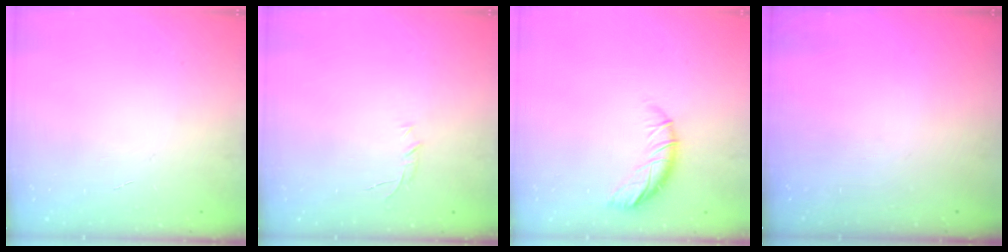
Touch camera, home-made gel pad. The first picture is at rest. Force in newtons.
{"total": 4.7, "press": 4.6, "slide": 1.3}
{"total": 9.0, "press": 8.9, "slide": 0.6}
{"total": 0.0}